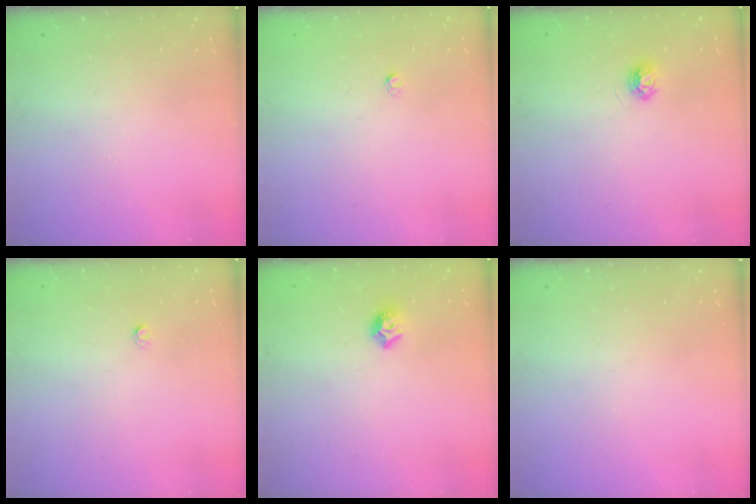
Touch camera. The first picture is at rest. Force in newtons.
{"total": 1.6, "press": 1.5, "slide": 0.1}
{"total": 4.5, "press": 4.4, "slide": 0.5}
{"total": 1.6, "press": 1.5, "slide": 0.1}
{"total": 7.6, "press": 7.6, "slide": 0.7}
{"total": 0.0}